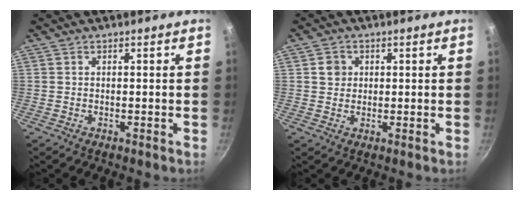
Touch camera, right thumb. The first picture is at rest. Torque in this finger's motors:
{"motor_torque": [-0.18, 0.89, 0.44, 0.05, -0.03]}